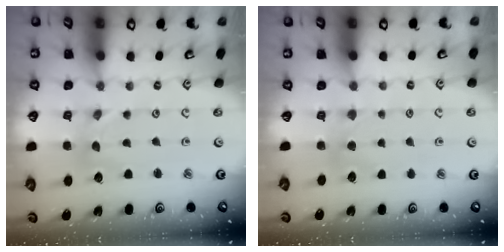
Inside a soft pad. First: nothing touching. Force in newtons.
{"total": 3.3, "press": 3.3, "slide": 0.6}